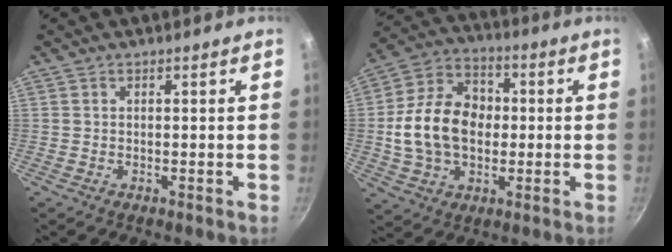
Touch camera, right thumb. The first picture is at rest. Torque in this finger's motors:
{"motor_torque": [0.60, 0.73, 1.69, 0.00, 0.16]}